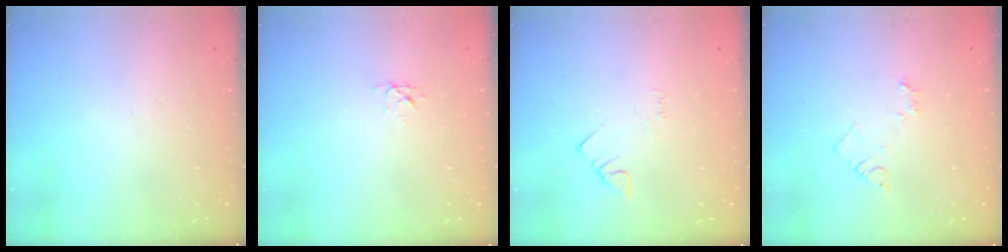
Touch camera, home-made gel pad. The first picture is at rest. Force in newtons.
{"total": 3.2, "press": 3.2, "slide": 0.3}
{"total": 1.5, "press": 1.5, "slide": 0.3}
{"total": 3.9, "press": 3.8, "slide": 0.4}